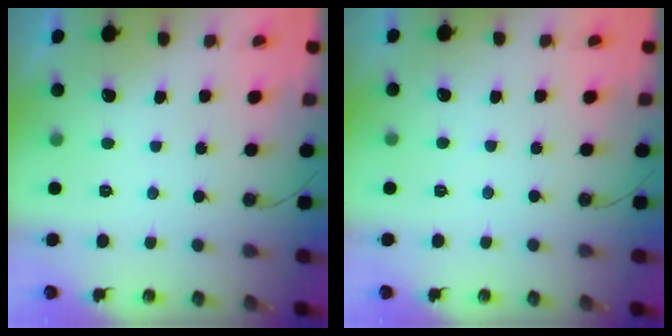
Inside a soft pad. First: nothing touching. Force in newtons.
{"total": 2.0, "press": 2.0, "slide": 0.4}